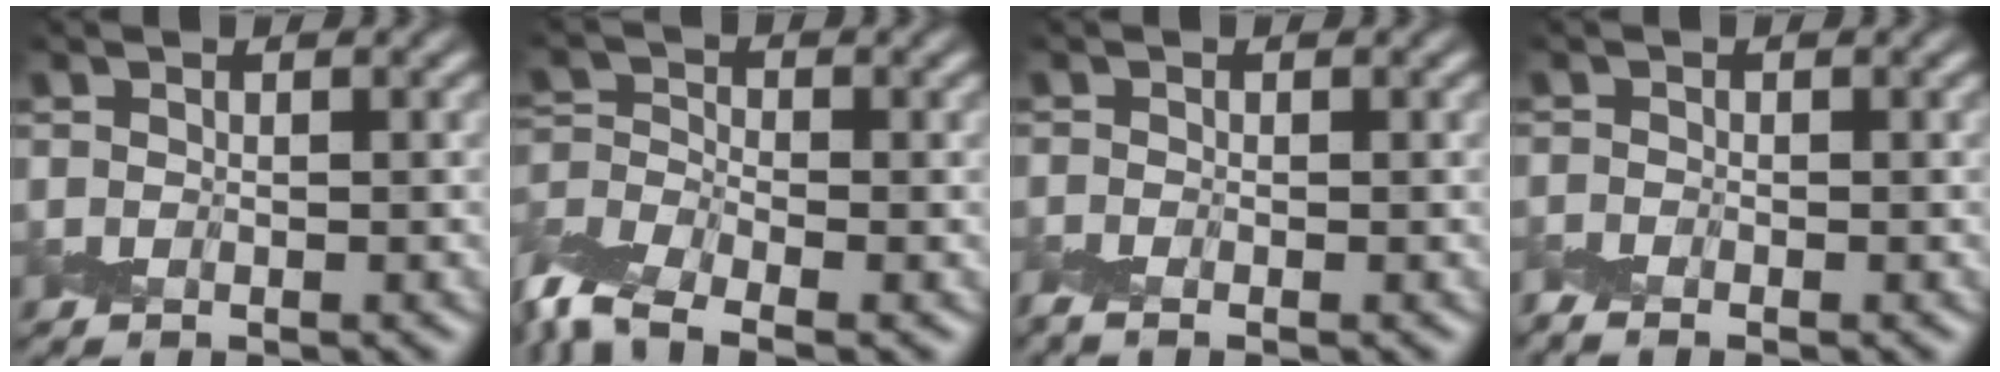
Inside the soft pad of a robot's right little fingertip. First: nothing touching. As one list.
[{"total": 5.4, "force": [-3.8, 2.0, 3.3], "torque": [-0.066, -0.005, -0.092]}, {"total": 1.3, "force": [-0.7, 0.5, 0.9], "torque": [-0.032, -0.001, -0.023]}, {"total": 1.1, "force": [-0.9, 0.4, 0.5], "torque": [-0.023, -0.003, -0.026]}]